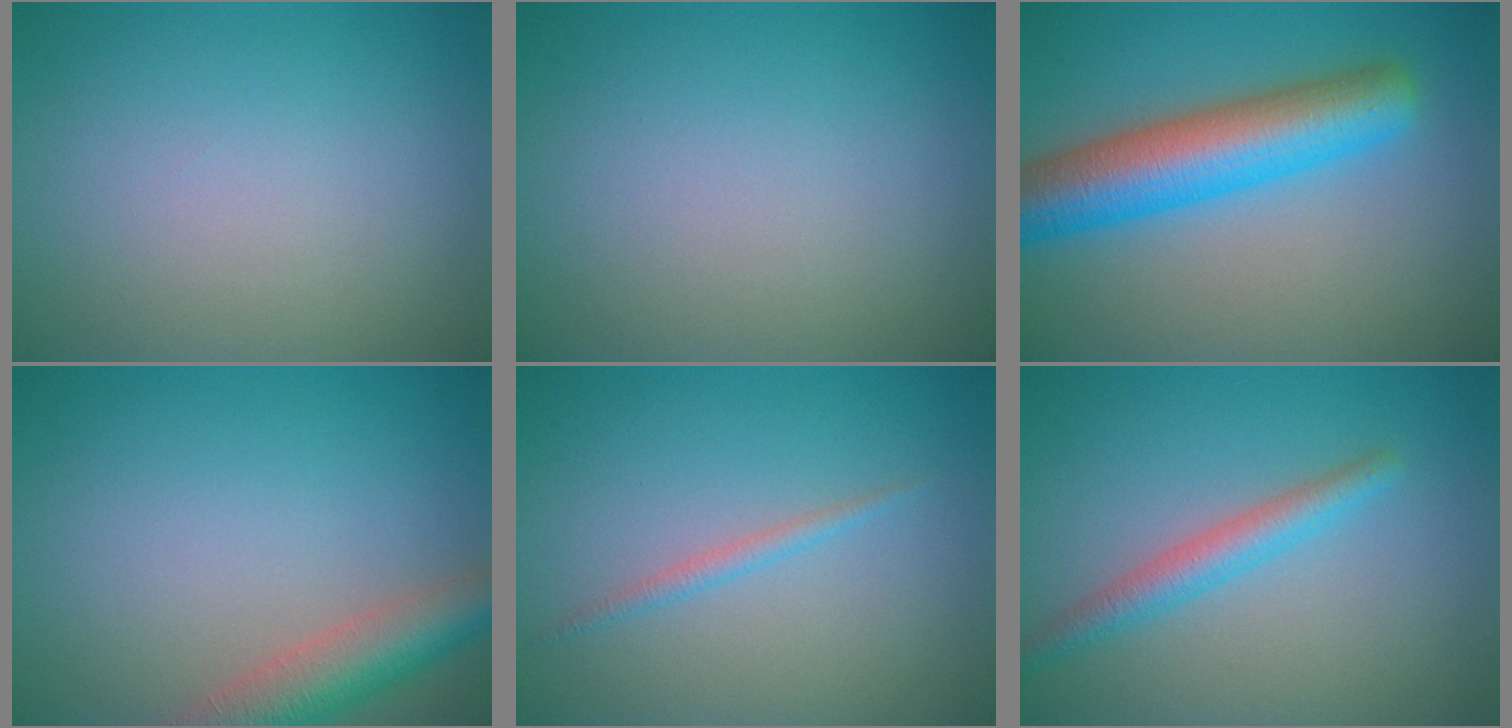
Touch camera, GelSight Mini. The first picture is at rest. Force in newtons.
{"total": 0.0}
{"total": 8.4, "press": 8.4, "slide": 0.2}
{"total": 5.2, "press": 5.2, "slide": 0.3}
{"total": 1.0, "press": 1.0, "slide": 0.0}
{"total": 2.7, "press": 2.7, "slide": 0.1}